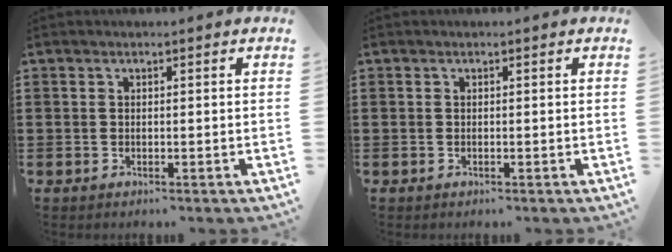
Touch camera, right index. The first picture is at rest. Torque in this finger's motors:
{"motor_torque": [-0.35, 1.77, 0.00, -0.01]}